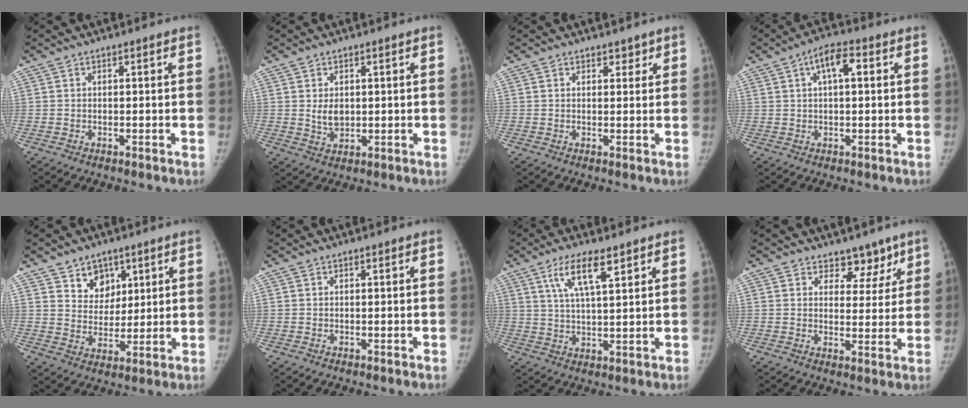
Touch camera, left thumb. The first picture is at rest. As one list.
[{"total": 3.7, "force": [0.5, 2.6, 2.5], "torque": [-0.032, -0.010, 0.017]}, {"total": 1.8, "force": [1.3, 1.1, 0.4], "torque": [0.013, -0.007, 0.013]}, {"total": 5.7, "force": [1.8, 2.4, 4.9], "torque": [-0.077, 0.015, 0.026]}, {"total": 7.1, "force": [4.2, 5.4, 1.8], "torque": [0.009, -0.028, 0.078]}, {"total": 0.0}, {"total": 8.3, "force": [4.6, 2.1, 6.5], "torque": [-0.117, -0.017, 0.090]}, {"total": 6.0, "force": [4.5, 3.7, 1.5], "torque": [0.026, -0.026, 0.063]}]